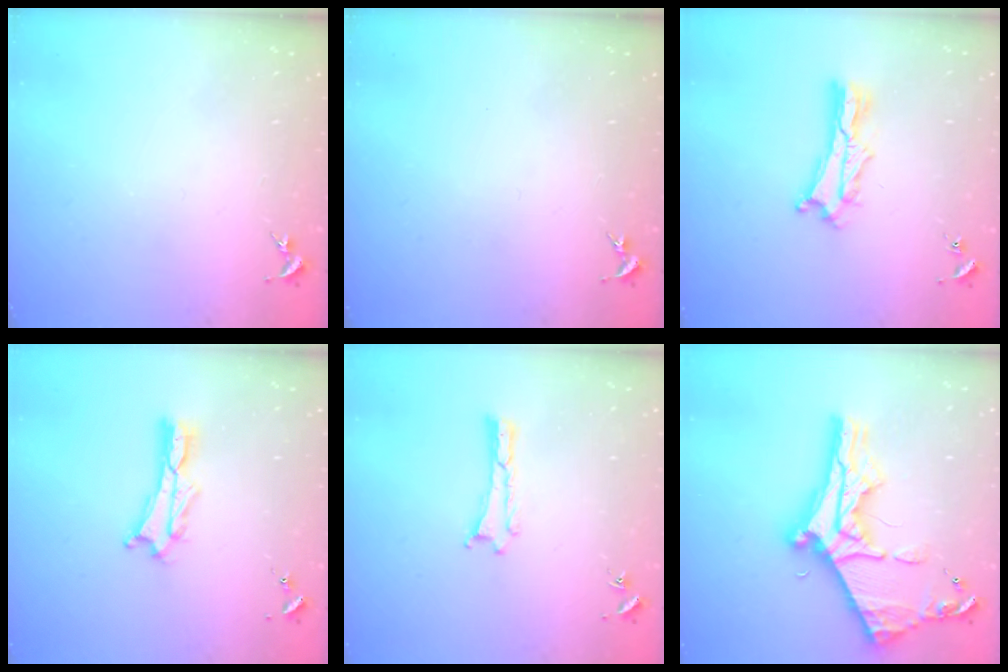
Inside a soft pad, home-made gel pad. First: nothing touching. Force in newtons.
{"total": 0.0}
{"total": 3.4, "press": 3.4, "slide": 0.3}
{"total": 2.0, "press": 2.0, "slide": 0.3}
{"total": 0.0}
{"total": 11.3, "press": 11.3, "slide": 0.9}